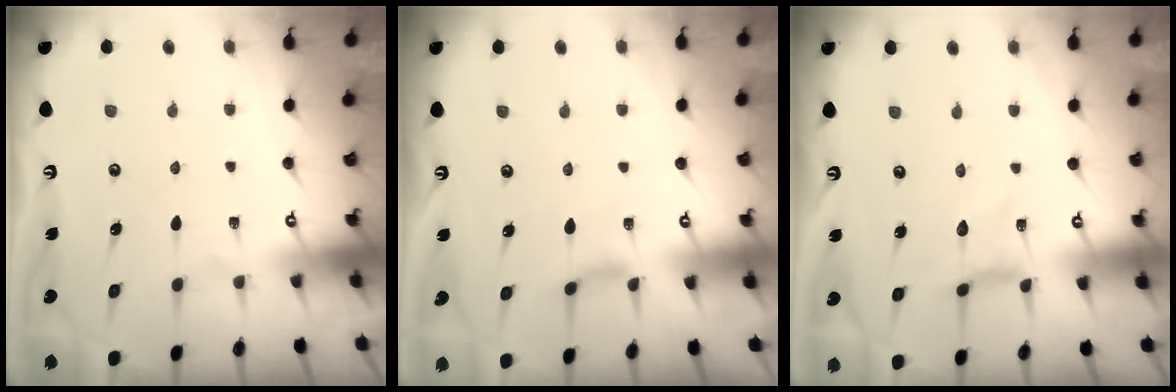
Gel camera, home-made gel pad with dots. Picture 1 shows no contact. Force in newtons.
{"total": 2.4, "press": 2.4, "slide": 0.4}
{"total": 0.0}